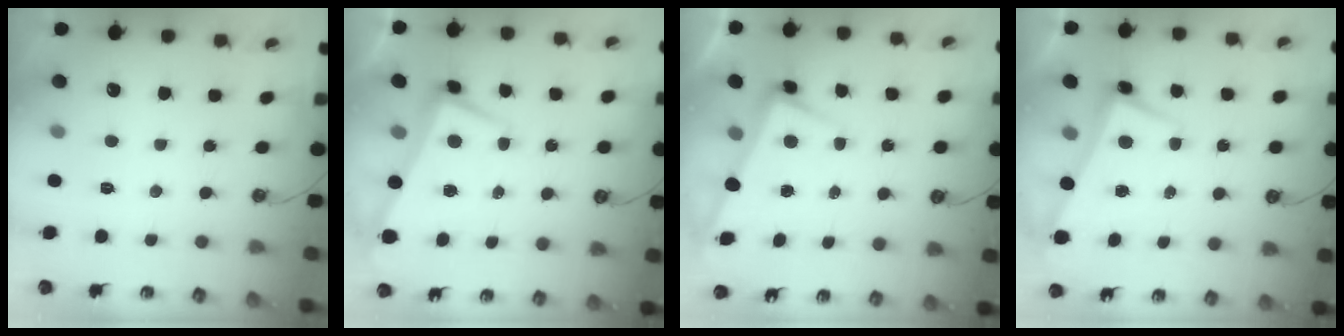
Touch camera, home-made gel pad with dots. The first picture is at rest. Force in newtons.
{"total": 2.2, "press": 2.1, "slide": 0.7}
{"total": 3.0, "press": 2.9, "slide": 0.9}
{"total": 2.4, "press": 2.3, "slide": 0.7}